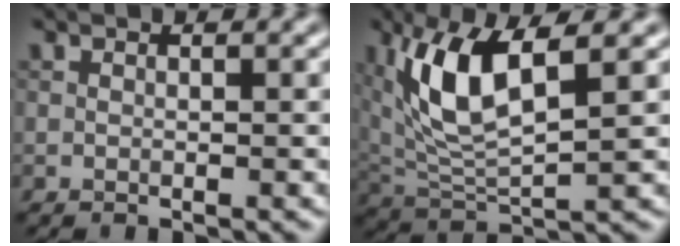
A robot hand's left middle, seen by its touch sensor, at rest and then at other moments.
{"total": 7.6, "force": [2.7, 2.6, 6.6], "torque": [-0.147, -0.001, 0.050]}